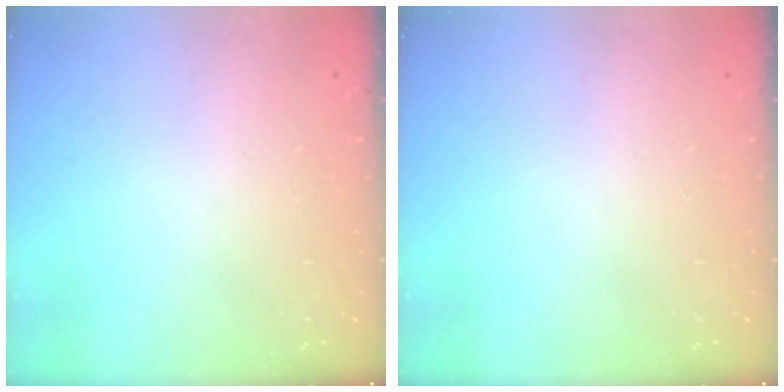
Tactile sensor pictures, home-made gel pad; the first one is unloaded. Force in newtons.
{"total": 0.0}